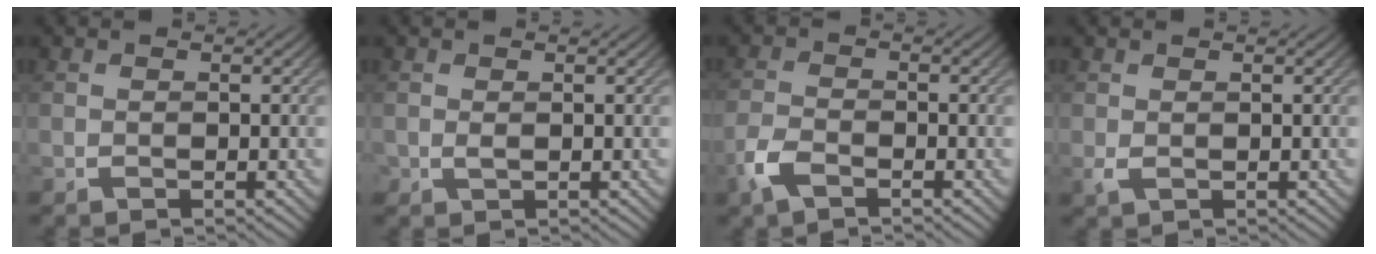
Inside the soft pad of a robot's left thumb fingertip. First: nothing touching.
{"total": 0.9, "force": [0.1, 0.6, 0.7], "torque": [-0.017, -0.001, 0.002]}
{"total": 3.5, "force": [-2.3, 1.3, 2.4], "torque": [-0.063, -0.005, -0.058]}
{"total": 1.1, "force": [0.1, 0.7, 0.9], "torque": [-0.025, -0.001, 0.005]}